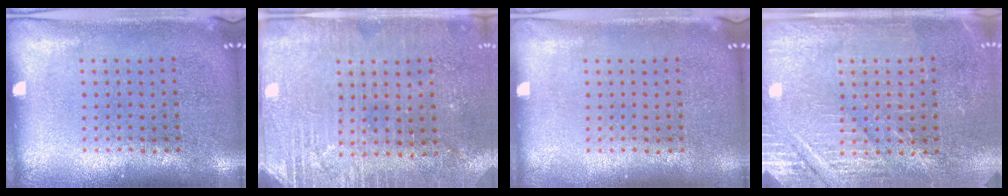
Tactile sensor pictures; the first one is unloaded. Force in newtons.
{"total": 2.9, "press": 2.8, "slide": 0.6}
{"total": 0.0}
{"total": 3.0, "press": 3.0, "slide": 0.3}